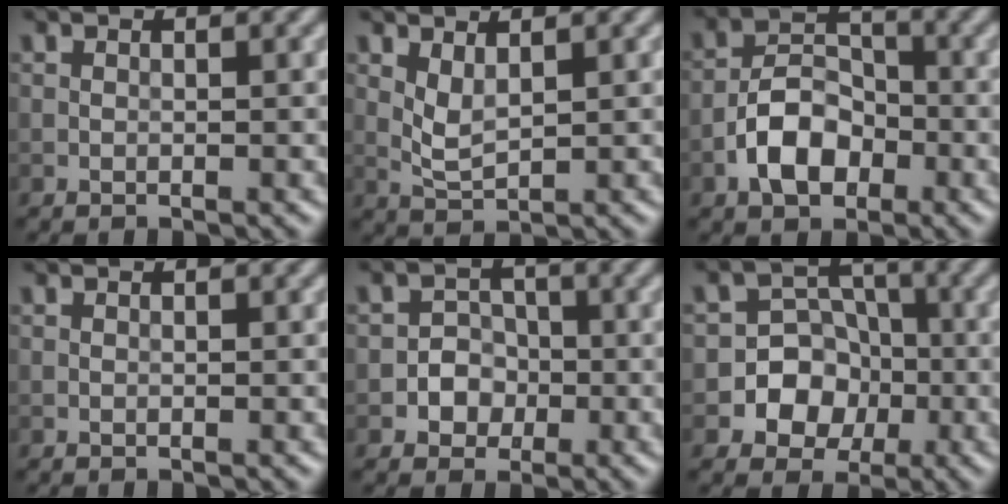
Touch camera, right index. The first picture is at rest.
{"total": 2.0, "force": [1.0, 0.8, 1.6], "torque": [-0.040, -0.003, 0.024]}
{"total": 5.0, "force": [-2.2, 3.2, 3.1], "torque": [-0.052, 0.008, -0.045]}
{"total": 0.0}
{"total": 2.7, "force": [-0.9, 2.4, 0.7], "torque": [0.012, 0.004, -0.029]}
{"total": 7.0, "force": [-2.2, 6.4, 1.7], "torque": [-0.001, 0.013, -0.063]}